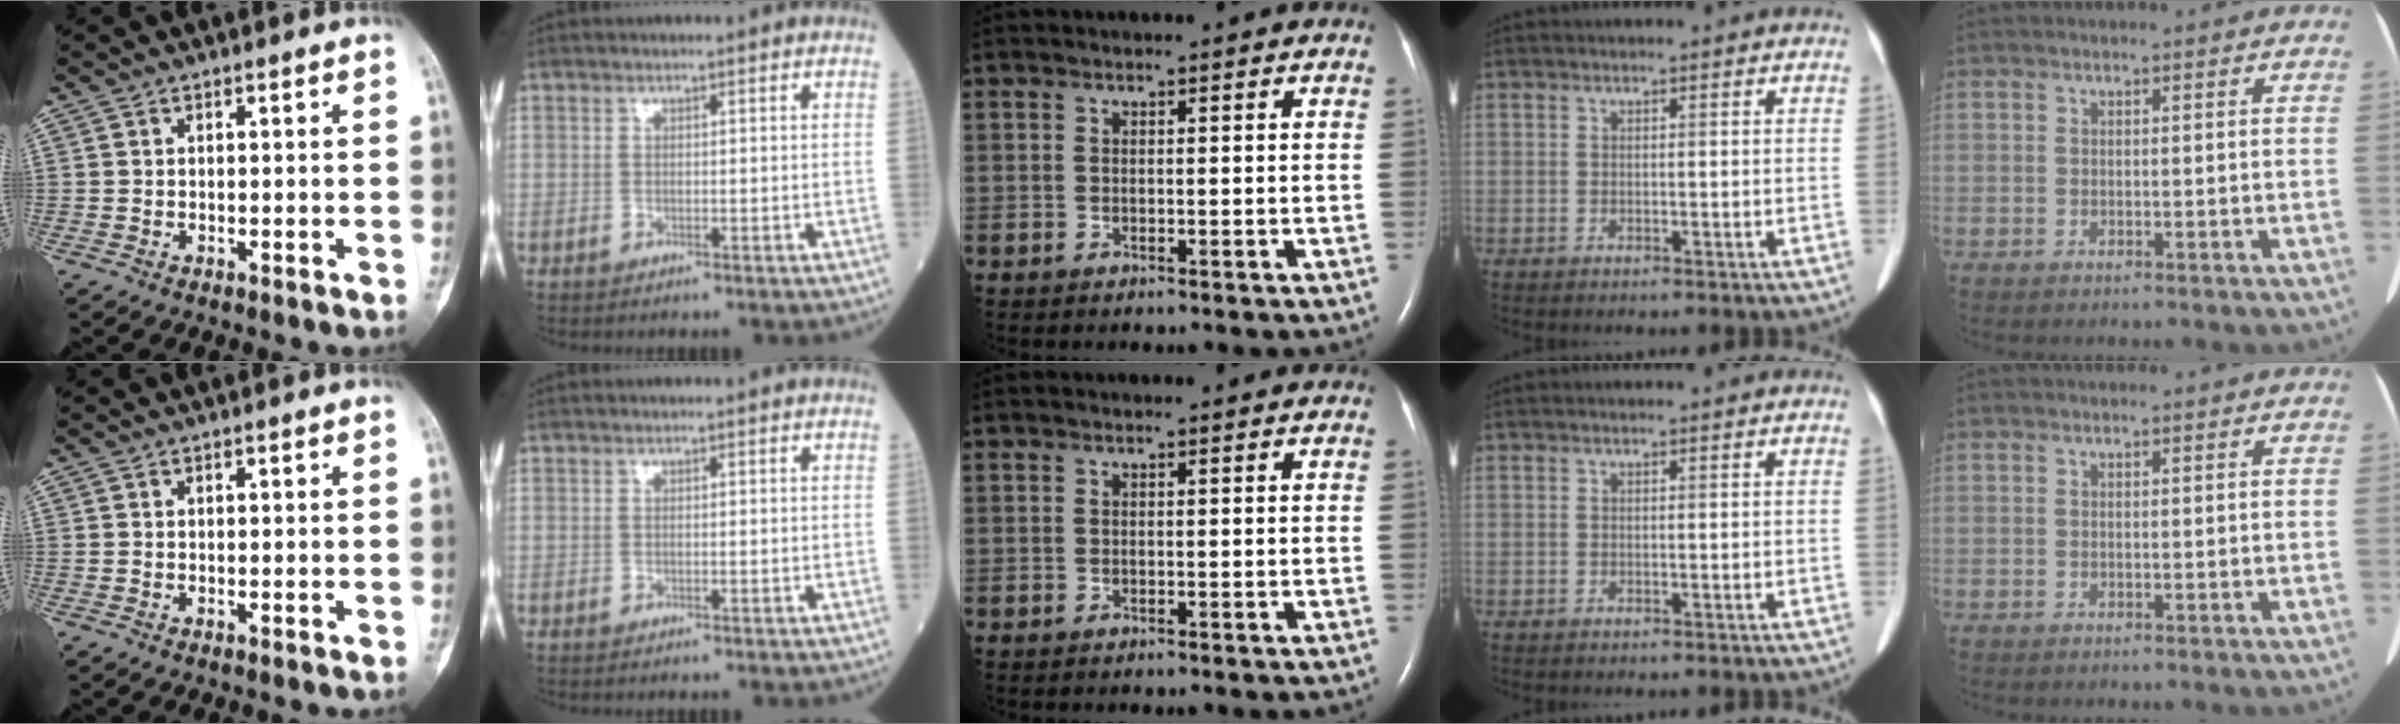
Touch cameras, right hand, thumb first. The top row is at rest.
{}